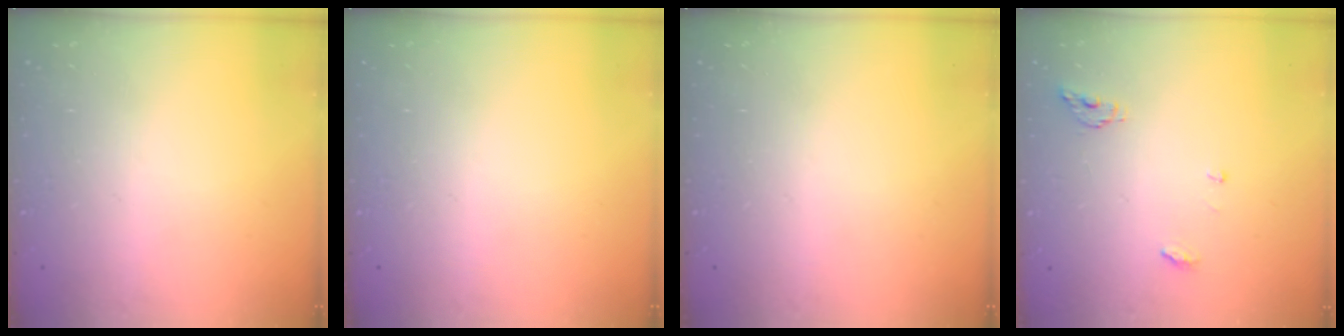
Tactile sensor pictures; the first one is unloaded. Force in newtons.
{"total": 0.0}
{"total": 0.0}
{"total": 4.8, "press": 4.8, "slide": 0.4}